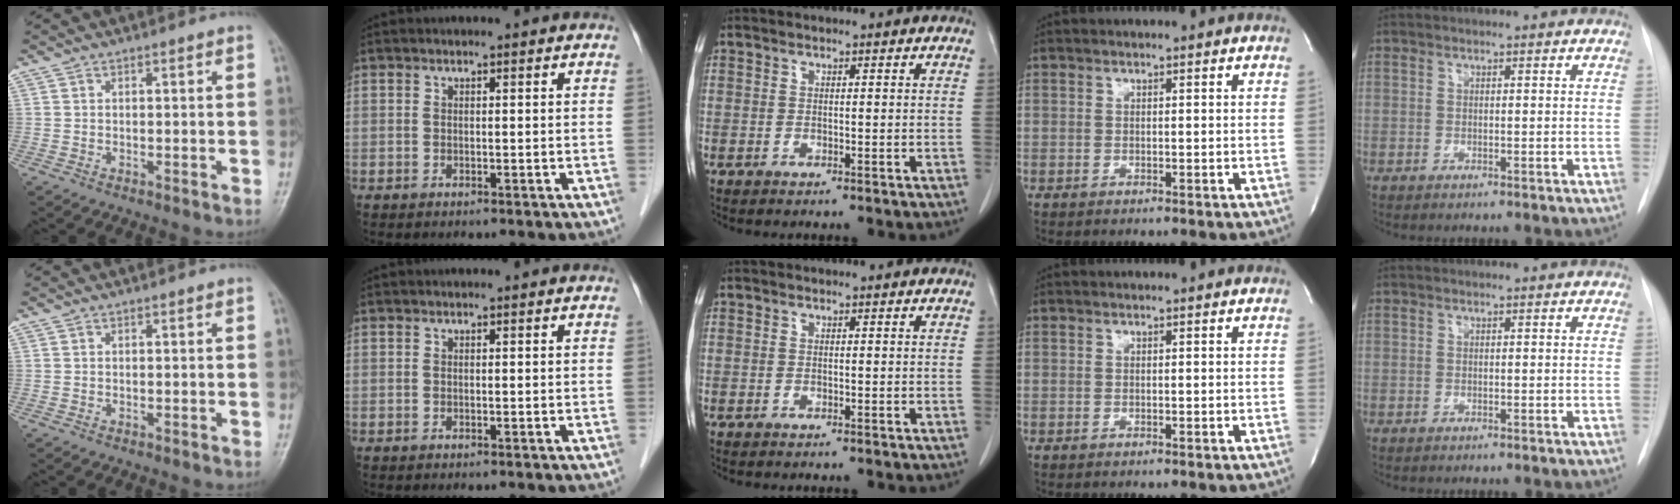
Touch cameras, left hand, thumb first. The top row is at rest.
{}